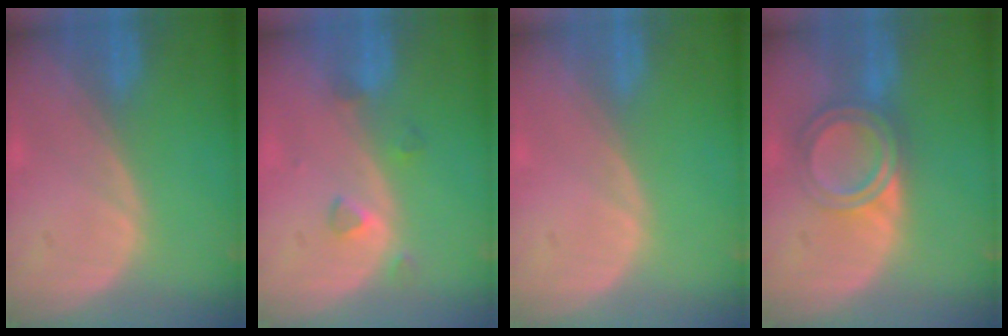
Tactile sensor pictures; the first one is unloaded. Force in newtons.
{"total": 2.5, "press": 2.3, "slide": 0.9}
{"total": 0.0}
{"total": 6.4, "press": 5.4, "slide": 3.5}